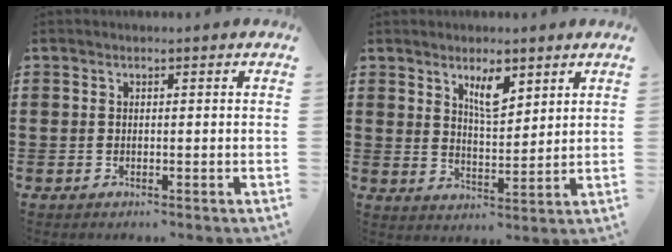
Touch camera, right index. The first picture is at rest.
{"total": 5.4, "force": [3.4, 1.9, 3.7], "torque": [-0.064, -0.003, 0.056]}